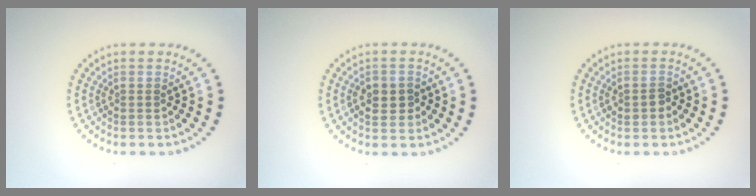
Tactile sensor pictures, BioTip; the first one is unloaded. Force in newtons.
{"total": 2.4, "press": 2.4, "slide": 0.5}
{"total": 1.1, "press": 1.1, "slide": 0.1}